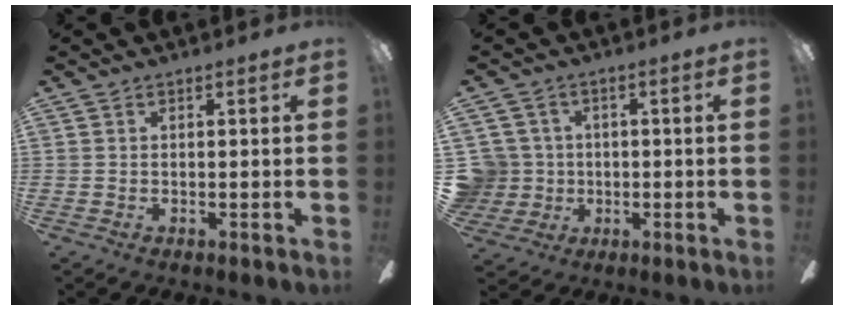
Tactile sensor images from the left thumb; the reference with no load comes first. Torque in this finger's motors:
{"motor_torque": [-0.11, 0.11, -0.14, 0.12, 0.00]}